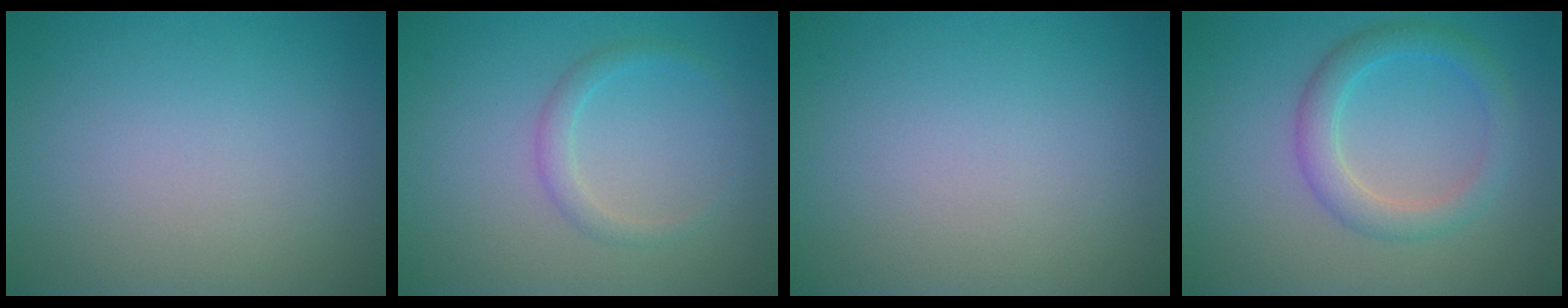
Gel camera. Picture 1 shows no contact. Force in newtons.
{"total": 1.6, "press": 1.6, "slide": 0.1}
{"total": 0.0}
{"total": 3.2, "press": 3.2, "slide": 0.2}